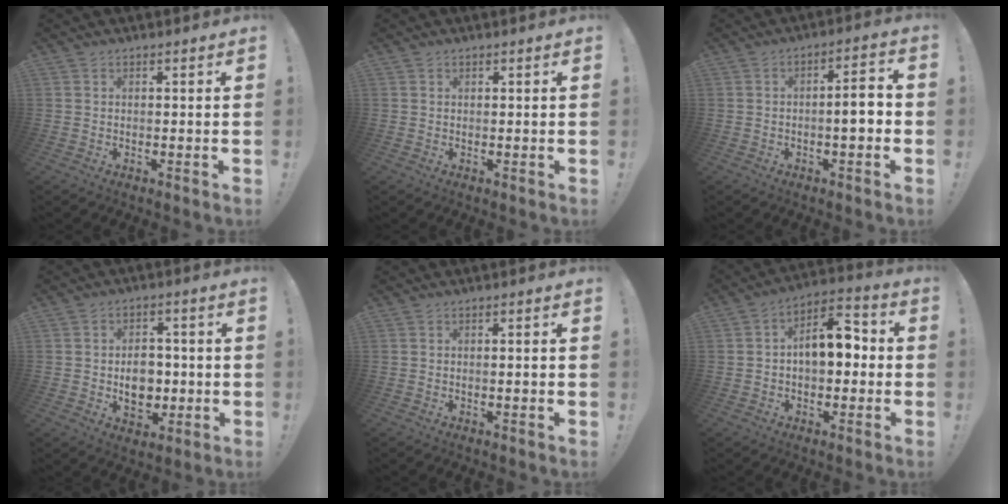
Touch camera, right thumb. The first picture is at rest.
{"total": 0.6, "force": [0.5, 0.4, 0.0], "torque": [0.006, -0.003, 0.009]}
{"total": 6.4, "force": [-1.7, 1.5, 6.0], "torque": [-0.093, 0.009, -0.033]}
{"total": 9.4, "force": [-1.2, 7.3, 5.7], "torque": [-0.087, 0.004, -0.016]}
{"total": 1.4, "force": [-0.6, -0.1, 1.2], "torque": [-0.028, 0.004, -0.011]}
{"total": 10.7, "force": [0.5, 6.5, 8.5], "torque": [-0.124, 0.013, 0.011]}